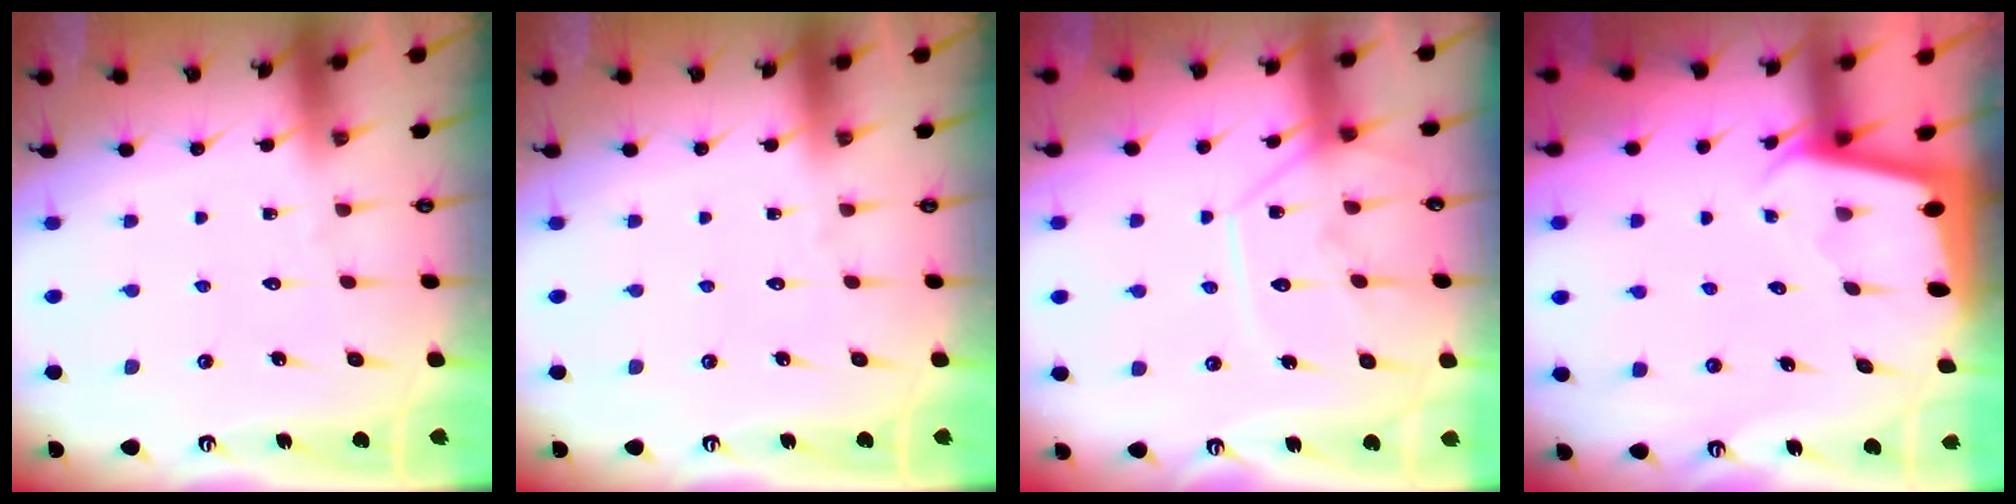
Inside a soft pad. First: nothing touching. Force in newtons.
{"total": 0.0}
{"total": 11.2, "press": 11.1, "slide": 0.8}
{"total": 2.1, "press": 2.1, "slide": 0.1}